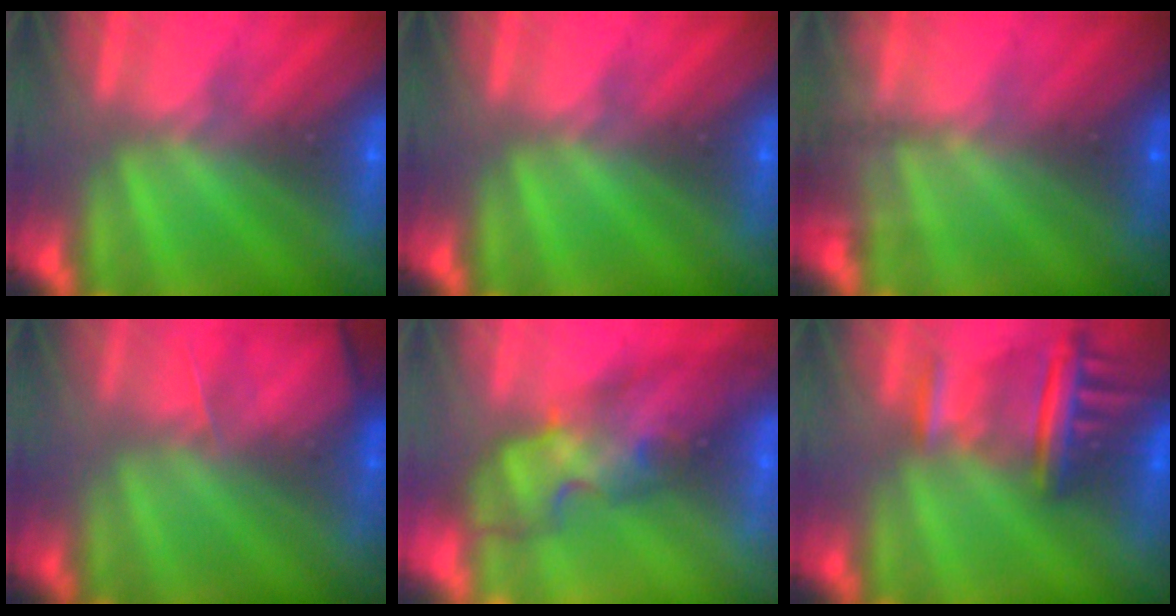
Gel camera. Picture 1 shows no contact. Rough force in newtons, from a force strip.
{"total": 0.0}
{"total": 8.7}
{"total": 2.1}
{"total": 3.7}
{"total": 9.6}